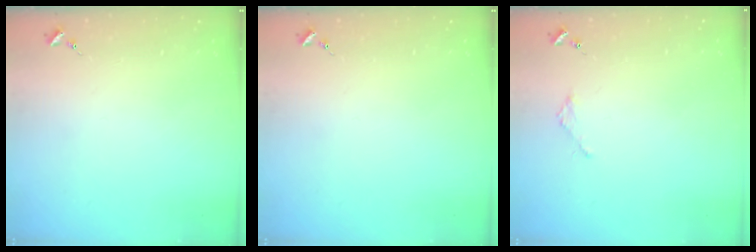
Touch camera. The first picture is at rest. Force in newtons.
{"total": 0.0}
{"total": 2.1, "press": 2.1, "slide": 0.2}